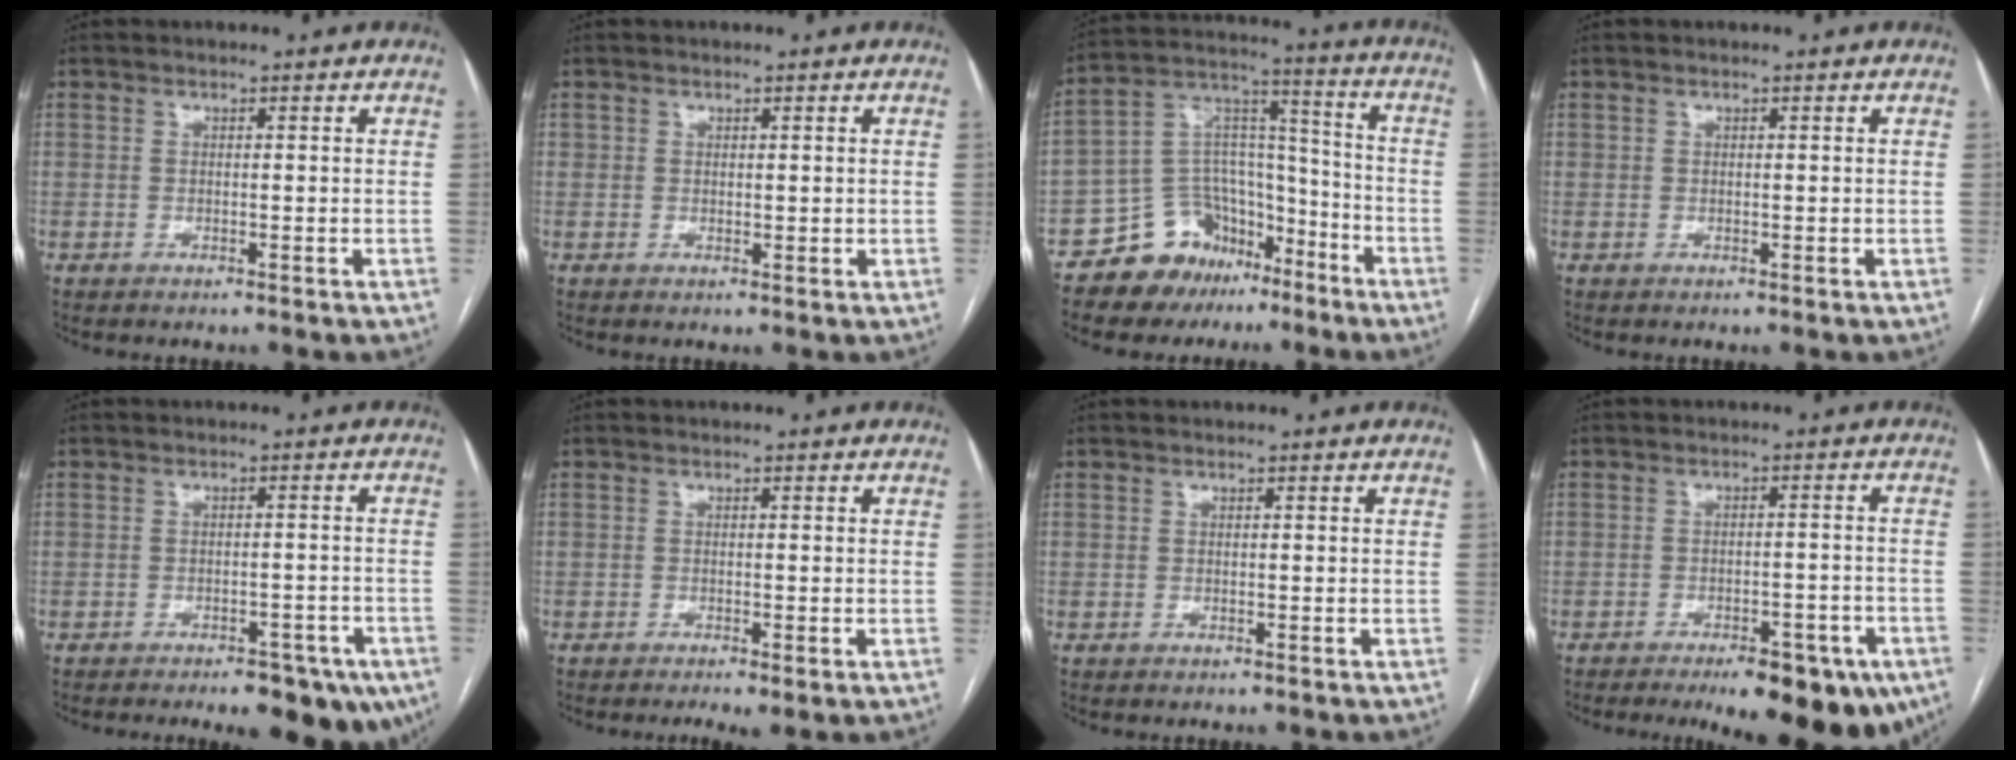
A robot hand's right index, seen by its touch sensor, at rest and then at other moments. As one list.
[{"total": 1.2, "force": [0.5, 1.0, 0.5], "torque": [0.000, -0.005, 0.008]}, {"total": 13.7, "force": [-9.1, 9.3, 4.1], "torque": [-0.068, 0.082, -0.146]}, {"total": 0.5, "force": [0.4, 0.3, 0.2], "torque": [0.004, -0.002, 0.005]}, {"total": 10.0, "force": [-6.9, 4.0, 6.2], "torque": [-0.054, 0.009, -0.090]}, {"total": 2.5, "force": [-1.0, 0.6, 2.2], "torque": [-0.038, -0.008, -0.010]}, {"total": 0.0}, {"total": 13.5, "force": [-8.8, 5.2, 8.8], "torque": [-0.070, 0.008, -0.113]}]